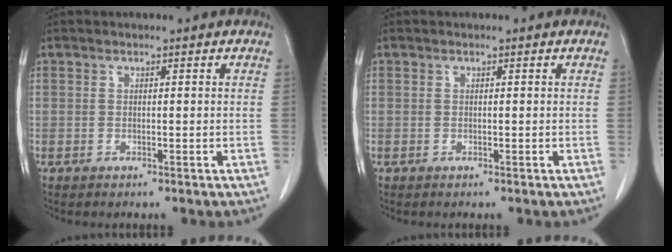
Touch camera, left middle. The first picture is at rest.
{"total": 0.0}